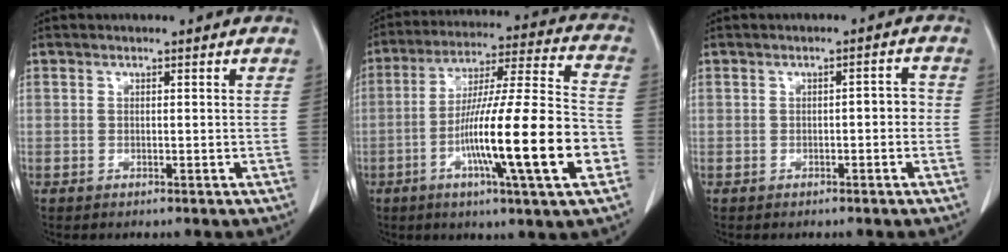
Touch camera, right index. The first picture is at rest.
{"total": 20.4, "force": [-6.2, 0.4, 19.5], "torque": [-0.313, -0.009, -0.103]}
{"total": 2.9, "force": [-0.8, 1.1, 2.5], "torque": [-0.033, 0.016, -0.007]}